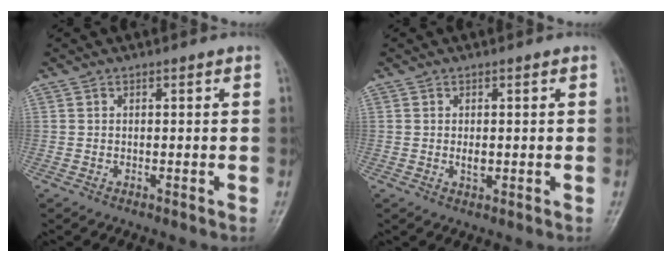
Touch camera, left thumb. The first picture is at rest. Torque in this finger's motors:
{"motor_torque": [0.23, 0.37, 0.16, 0.06, 0.00]}